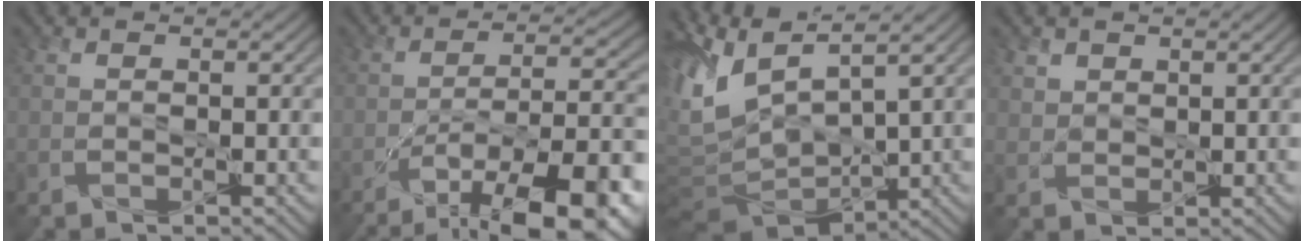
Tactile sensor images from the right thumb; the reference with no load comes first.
{"total": 16.0, "force": [-10.3, 4.7, 11.3], "torque": [-0.161, -0.007, -0.151]}
{"total": 9.9, "force": [3.4, 3.9, 8.5], "torque": [-0.209, 0.007, 0.079]}
{"total": 2.3, "force": [1.6, 1.6, 0.6], "torque": [-0.022, -0.008, 0.039]}